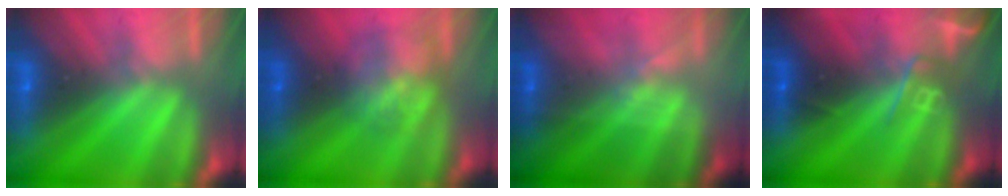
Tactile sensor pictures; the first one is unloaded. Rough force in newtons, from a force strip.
{"total": 2.9}
{"total": 1.6}
{"total": 2.7}